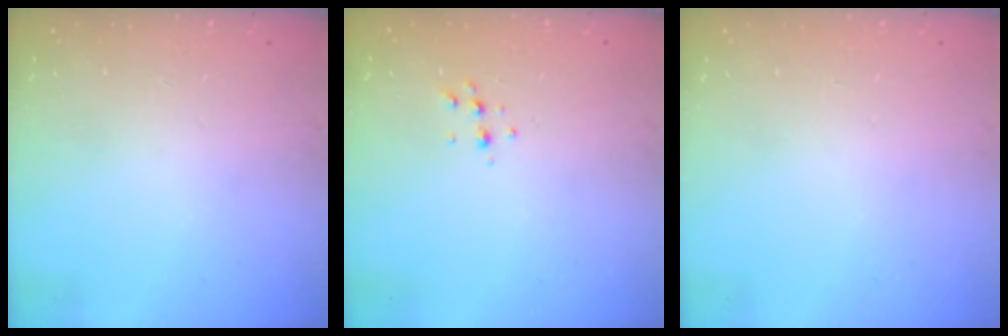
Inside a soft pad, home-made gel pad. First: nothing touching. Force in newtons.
{"total": 4.7, "press": 4.6, "slide": 0.9}
{"total": 0.0}